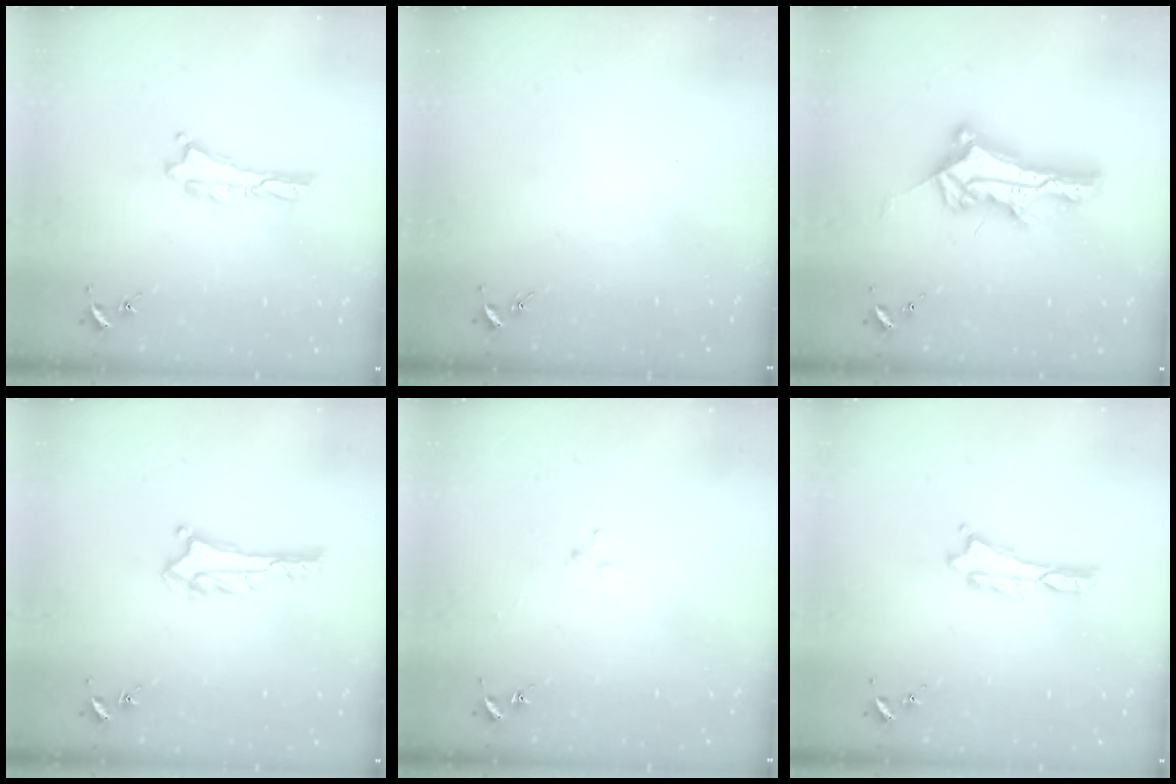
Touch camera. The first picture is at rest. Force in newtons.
{"total": 0.0}
{"total": 10.1, "press": 10.0, "slide": 0.7}
{"total": 3.4, "press": 3.4, "slide": 0.2}
{"total": 2.5, "press": 2.5, "slide": 0.3}
{"total": 0.0}